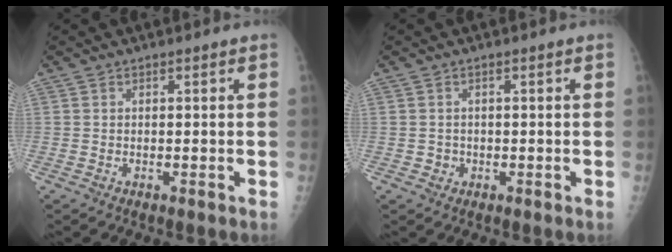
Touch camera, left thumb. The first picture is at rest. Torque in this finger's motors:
{"motor_torque": [0.02, 0.21, -0.08, -0.14, 0.00]}